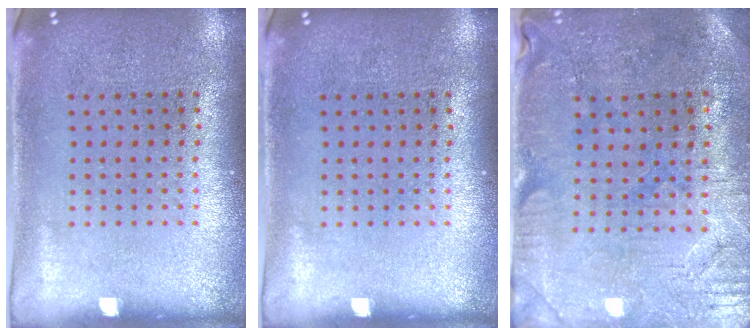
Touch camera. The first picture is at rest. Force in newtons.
{"total": 0.0}
{"total": 0.6, "press": 0.5, "slide": 0.3}